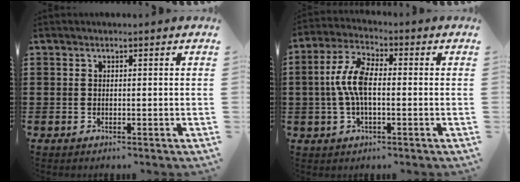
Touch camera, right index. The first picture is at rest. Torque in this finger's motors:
{"motor_torque": [1.83, -0.17, 0.86, 0.21]}